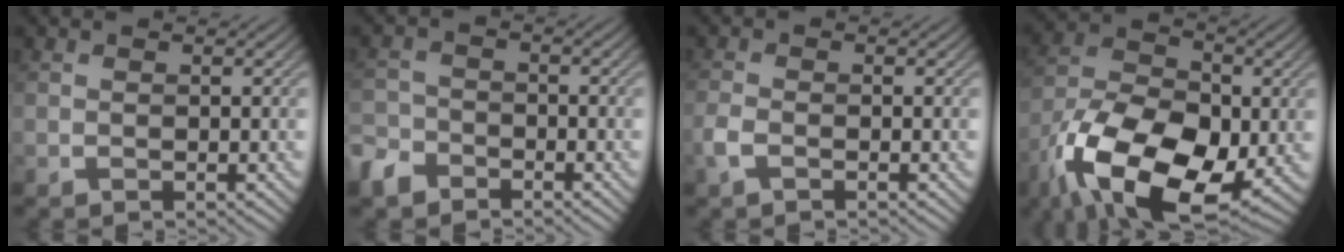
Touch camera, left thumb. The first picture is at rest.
{"total": 4.2, "force": [-3.2, 2.4, 1.1], "torque": [-0.031, -0.001, -0.075]}
{"total": 1.9, "force": [-1.1, 0.8, 1.3], "torque": [-0.037, -0.002, -0.031]}
{"total": 17.3, "force": [-7.3, 9.7, 12.3], "torque": [-0.251, -0.029, -0.134]}